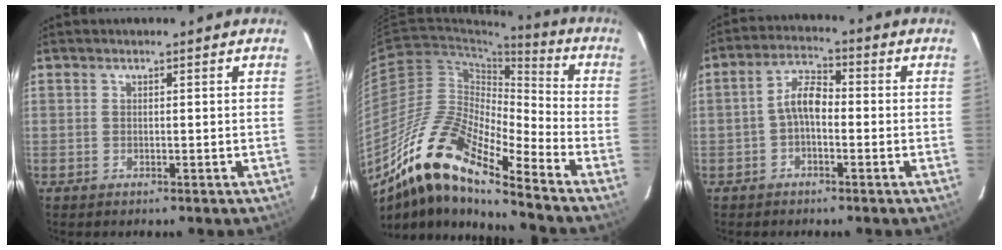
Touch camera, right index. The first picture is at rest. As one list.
[{"total": 16.7, "force": [-12.3, 2.7, 11.0], "torque": [-0.191, -0.008, -0.251]}, {"total": 4.4, "force": [-1.5, 2.1, 3.5], "torque": [-0.071, 0.019, -0.031]}]